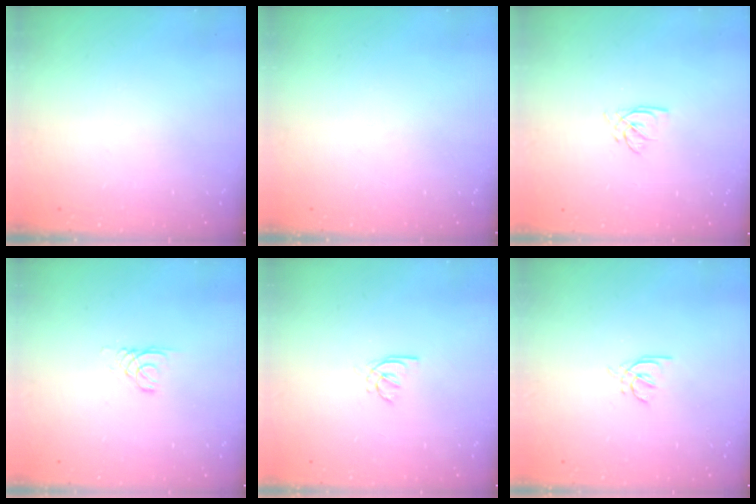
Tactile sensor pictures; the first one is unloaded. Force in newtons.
{"total": 0.0}
{"total": 2.2, "press": 2.2, "slide": 0.3}
{"total": 1.3, "press": 1.3, "slide": 0.1}
{"total": 1.4, "press": 1.3, "slide": 0.4}
{"total": 2.8, "press": 2.7, "slide": 0.8}